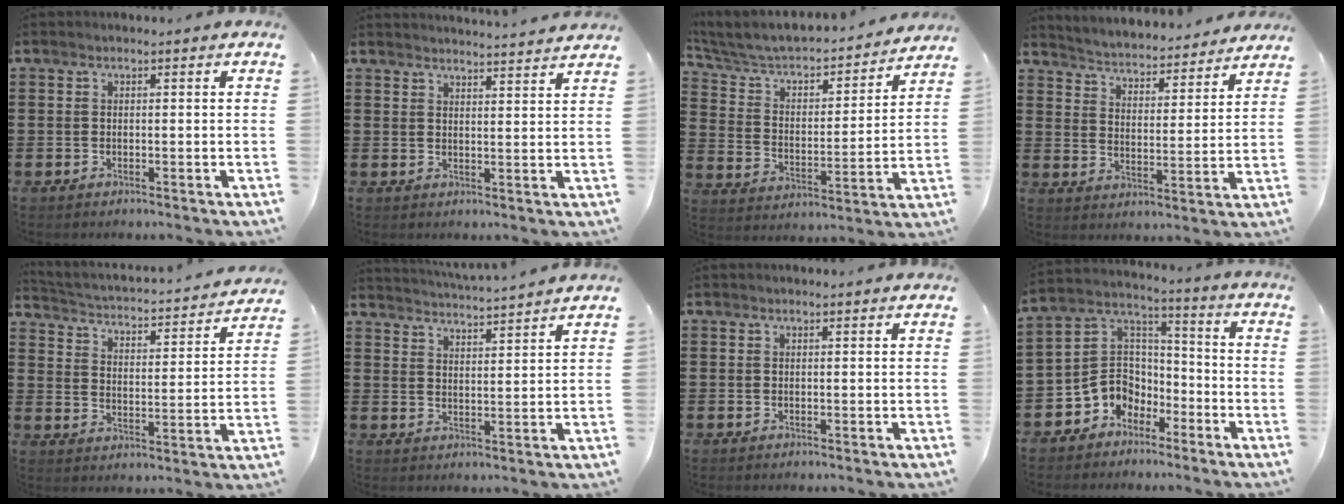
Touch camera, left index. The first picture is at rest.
{"total": 2.9, "force": [2.9, -0.6, 0.0], "torque": [-0.008, -0.018, 0.052]}
{"total": 4.8, "force": [4.2, 1.7, 1.4], "torque": [-0.053, -0.038, 0.064]}
{"total": 3.8, "force": [3.8, -0.3, -0.2], "torque": [-0.020, -0.039, 0.058]}
{"total": 1.8, "force": [1.7, 0.0, 0.3], "torque": [-0.026, -0.028, 0.016]}
{"total": 3.7, "force": [3.6, -0.9, 0.1], "torque": [-0.018, -0.025, 0.061]}
{"total": 0.5, "force": [0.5, -0.1, 0.3], "torque": [-0.006, -0.001, 0.010]}
{"total": 6.4, "force": [-3.3, 5.4, 0.8], "torque": [-0.049, 0.001, -0.070]}